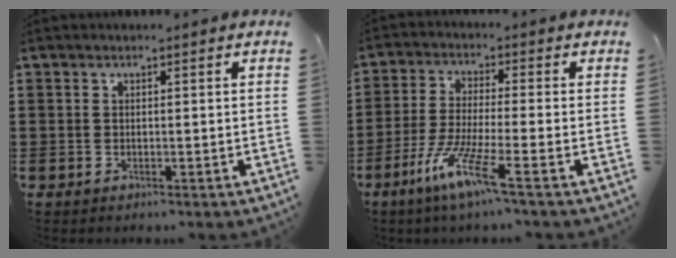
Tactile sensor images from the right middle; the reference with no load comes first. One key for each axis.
{"total": 7.8, "fx": -4.9, "fy": 0.0, "fz": 6.0, "tx": -0.129, "ty": -0.014, "tz": -0.096}